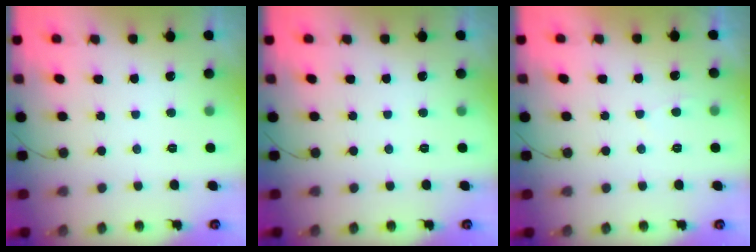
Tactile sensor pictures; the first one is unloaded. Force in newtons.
{"total": 0.0}
{"total": 2.0, "press": 1.9, "slide": 0.3}